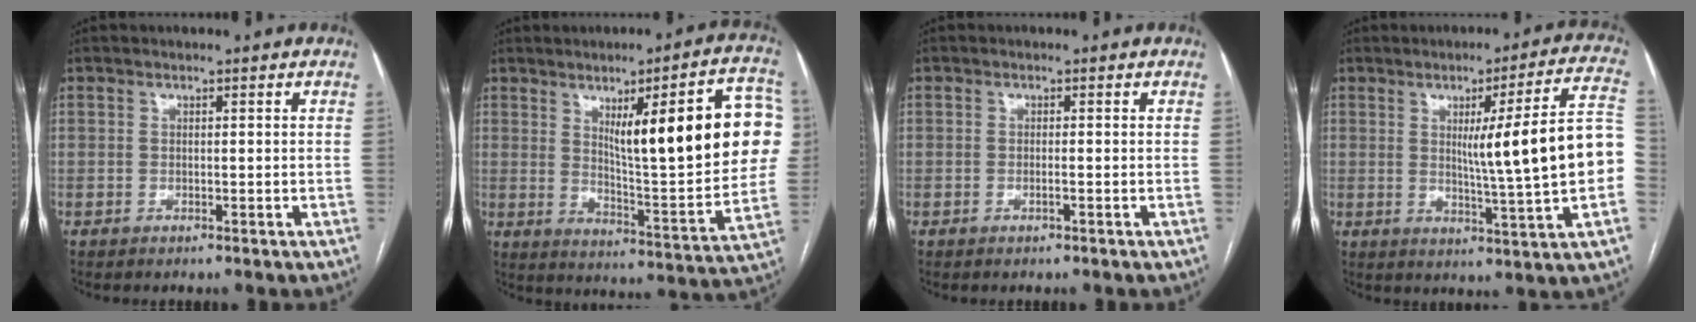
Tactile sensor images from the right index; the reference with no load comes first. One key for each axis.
{"total": 22.0, "fx": 5.4, "fy": 3.0, "fz": 21.1, "tx": -0.249, "ty": 0.009, "tz": 0.080}
{"total": 0.6, "fx": -0.3, "fy": 0.0, "fz": 0.5, "tx": -0.013, "ty": -0.001, "tz": -0.003}
{"total": 15.6, "fx": 0.3, "fy": -1.0, "fz": 15.6, "tx": -0.209, "ty": 0.006, "tz": 0.004}